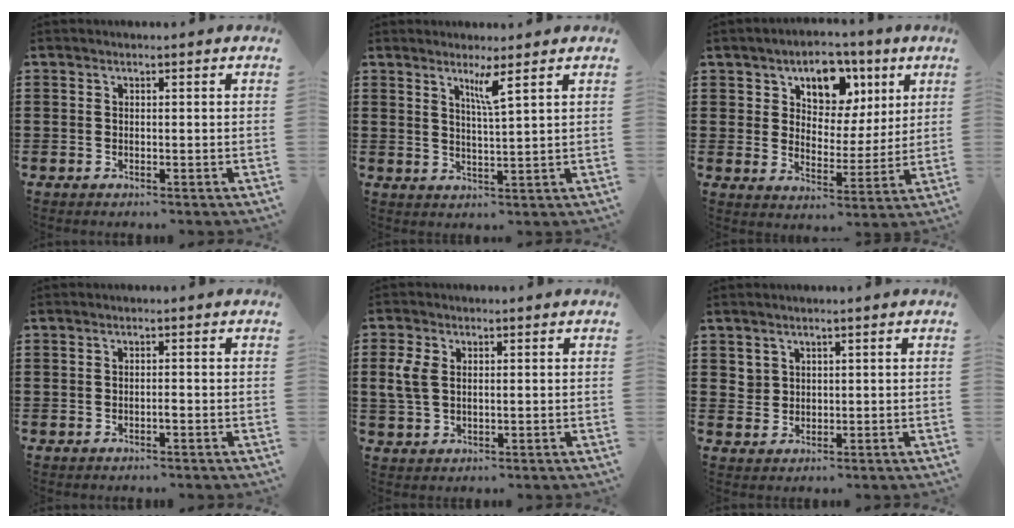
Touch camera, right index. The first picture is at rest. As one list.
[{"total": 3.6, "force": [2.4, -0.5, 2.7], "torque": [-0.051, -0.007, 0.038]}, {"total": 7.2, "force": [4.3, 5.2, 2.7], "torque": [-0.070, -0.007, 0.070]}, {"total": 0.9, "force": [-0.5, 0.2, 0.8], "torque": [-0.016, -0.004, -0.007]}, {"total": 4.2, "force": [0.8, 2.7, 3.1], "torque": [-0.083, 0.006, 0.009]}, {"total": 2.1, "force": [1.3, 1.7, 0.2], "torque": [-0.011, 0.006, 0.027]}]